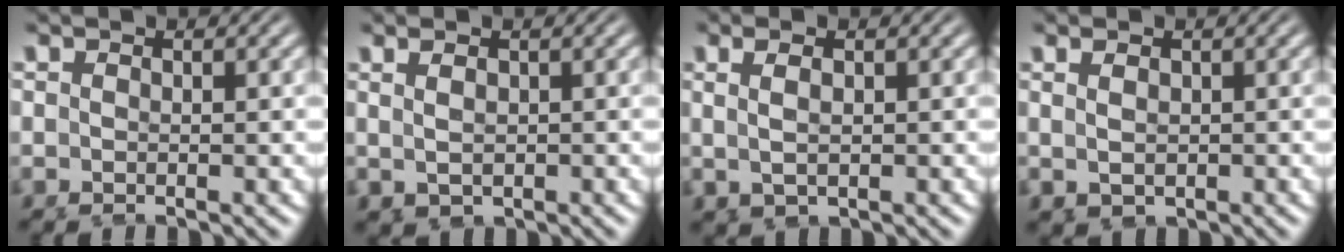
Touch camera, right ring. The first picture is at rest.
{"total": 1.6, "force": [0.3, 1.0, 1.2], "torque": [-0.020, -0.005, 0.012]}
{"total": 2.2, "force": [0.3, 1.2, 1.8], "torque": [-0.035, 0.003, 0.008]}
{"total": 1.6, "force": [0.2, 1.1, 1.0], "torque": [-0.017, -0.010, 0.013]}